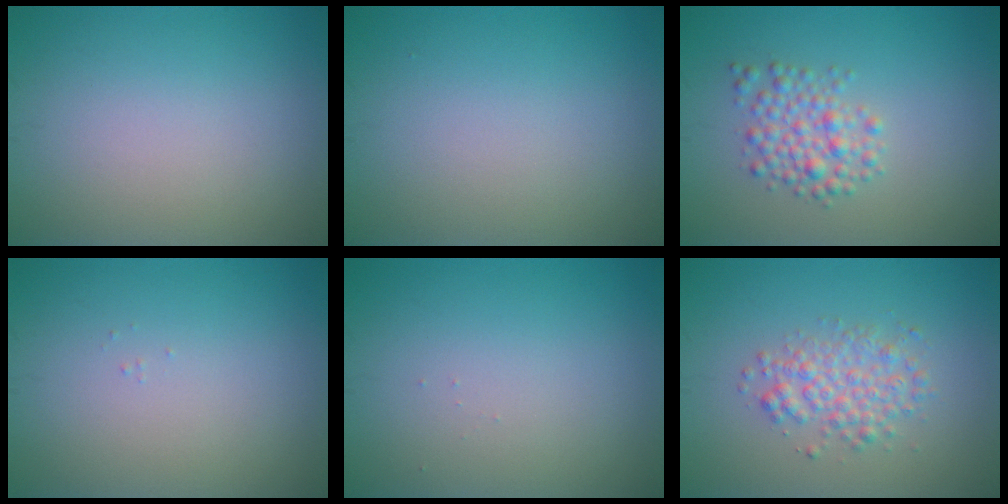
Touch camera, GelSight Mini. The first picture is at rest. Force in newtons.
{"total": 0.0}
{"total": 3.0, "press": 3.0, "slide": 0.1}
{"total": 0.0}
{"total": 0.0}
{"total": 3.0, "press": 3.0, "slide": 0.1}